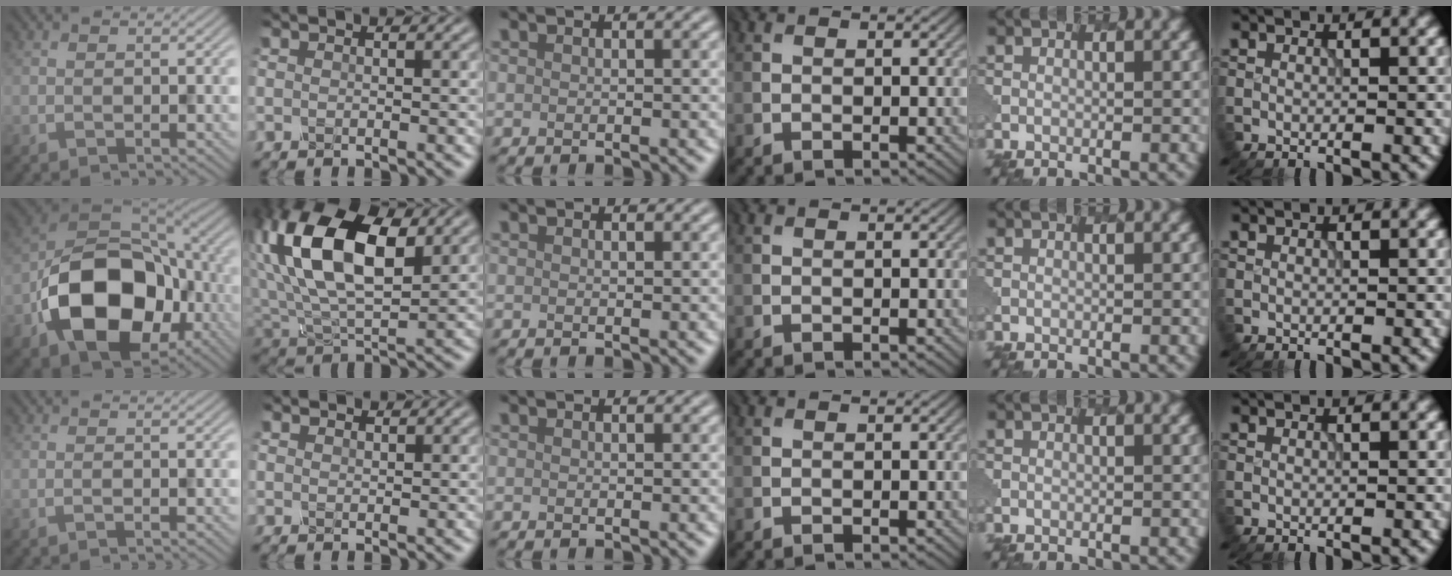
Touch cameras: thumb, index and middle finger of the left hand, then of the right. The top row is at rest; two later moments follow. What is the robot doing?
{"motion": "dispense", "object": "toothpaste"}